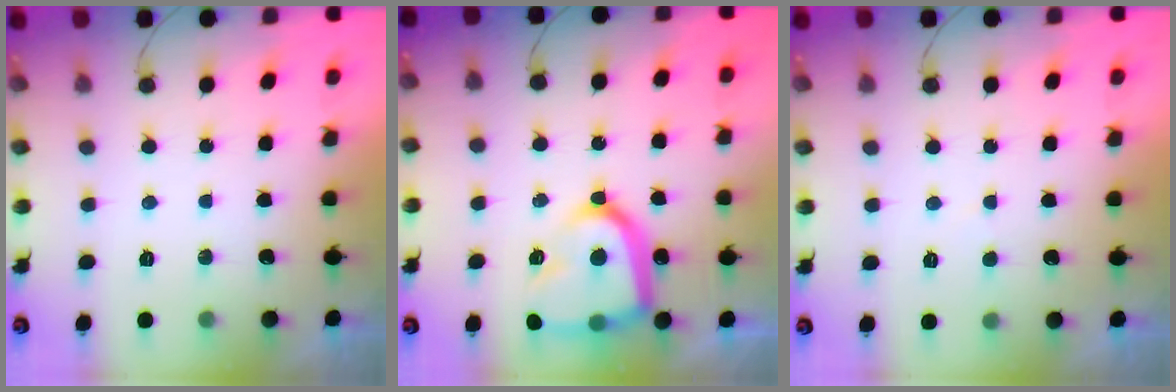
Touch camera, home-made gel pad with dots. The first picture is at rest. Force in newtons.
{"total": 19.7, "press": 19.6, "slide": 1.6}
{"total": 2.0, "press": 2.0, "slide": 0.3}